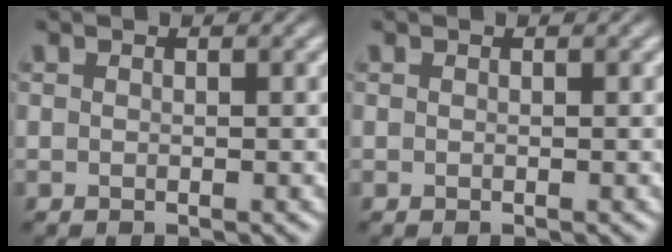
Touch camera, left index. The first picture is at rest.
{"total": 0.0}